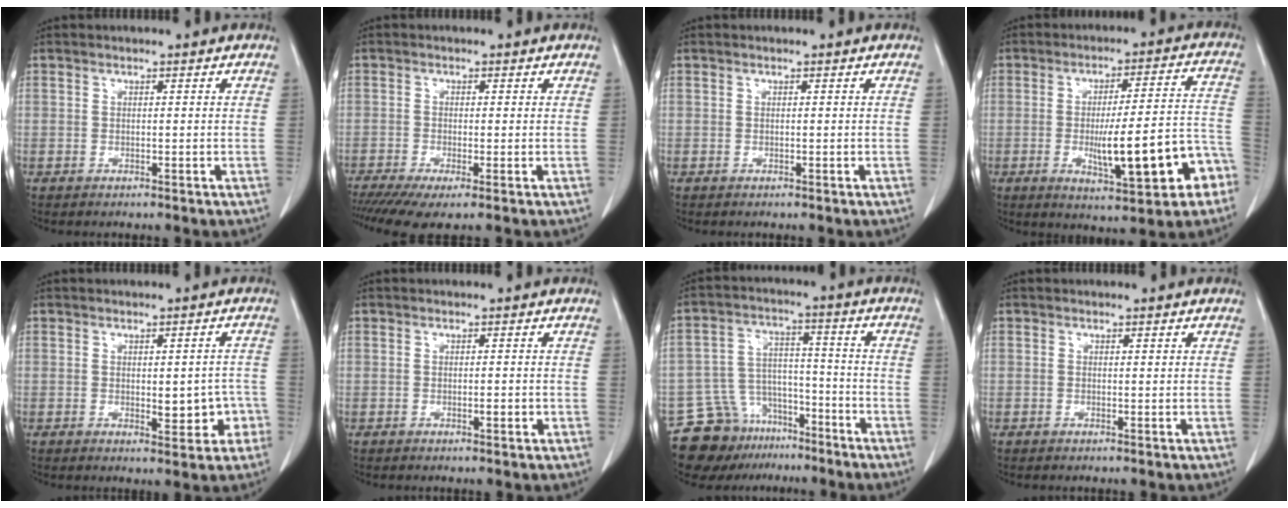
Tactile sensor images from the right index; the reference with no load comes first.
{"total": 6.3, "force": [-3.9, 1.1, 4.8], "torque": [-0.081, -0.013, -0.069]}
{"total": 0.0}
{"total": 14.8, "force": [-4.9, 2.7, 13.7], "torque": [-0.192, 0.015, -0.060]}
{"total": 5.4, "force": [-1.3, 2.5, 4.6], "torque": [-0.046, 0.008, -0.008]}
{"total": 1.1, "force": [-0.3, 0.3, 1.0], "torque": [-0.017, 0.001, -0.003]}
{"total": 11.6, "force": [-9.1, 6.8, 2.5], "torque": [-0.045, 0.044, -0.147]}
{"total": 0.0}